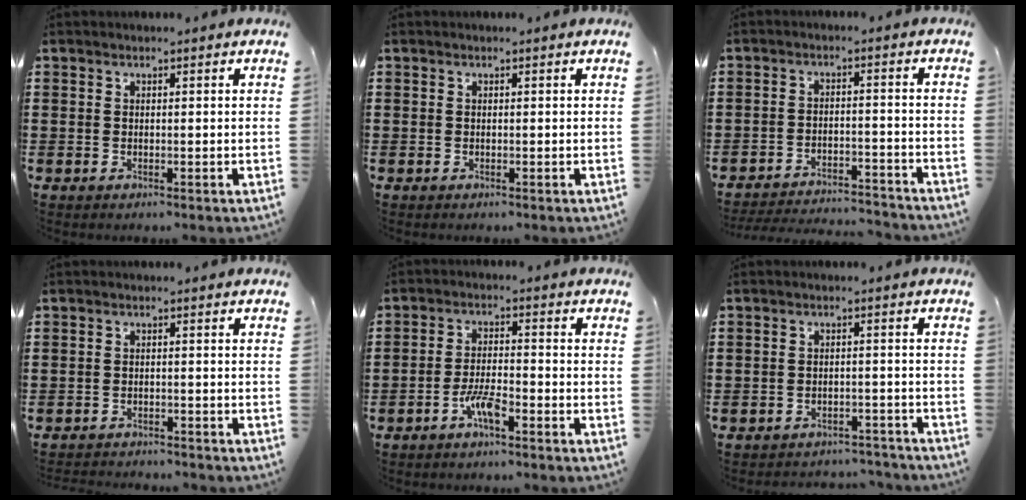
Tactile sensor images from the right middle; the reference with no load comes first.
{"total": 0.0}
{"total": 4.2, "force": [-4.1, 0.3, 0.5], "torque": [-0.011, 0.005, -0.087]}
{"total": 1.9, "force": [-1.9, 0.1, 0.0], "torque": [-0.006, 0.001, -0.042]}
{"total": 4.7, "force": [-2.8, 1.0, 3.7], "torque": [-0.088, 0.000, -0.060]}
{"total": 3.1, "force": [-3.1, 0.4, -0.3], "torque": [-0.002, 0.001, -0.068]}